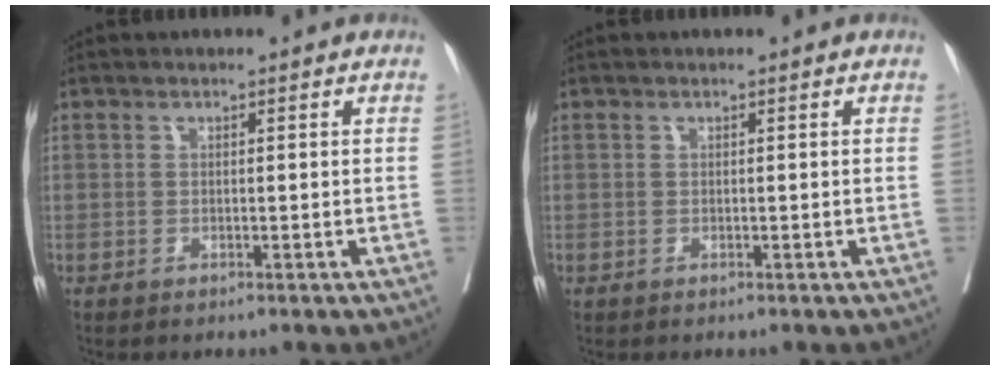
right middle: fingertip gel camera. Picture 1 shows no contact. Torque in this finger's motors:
{"motor_torque": [-0.08, -0.05, 0.00, 0.00]}